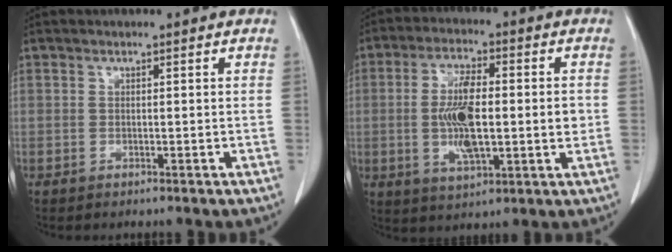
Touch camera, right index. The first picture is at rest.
{"total": 11.6, "force": [-0.5, 3.6, 11.0], "torque": [-0.207, 0.008, -0.005]}